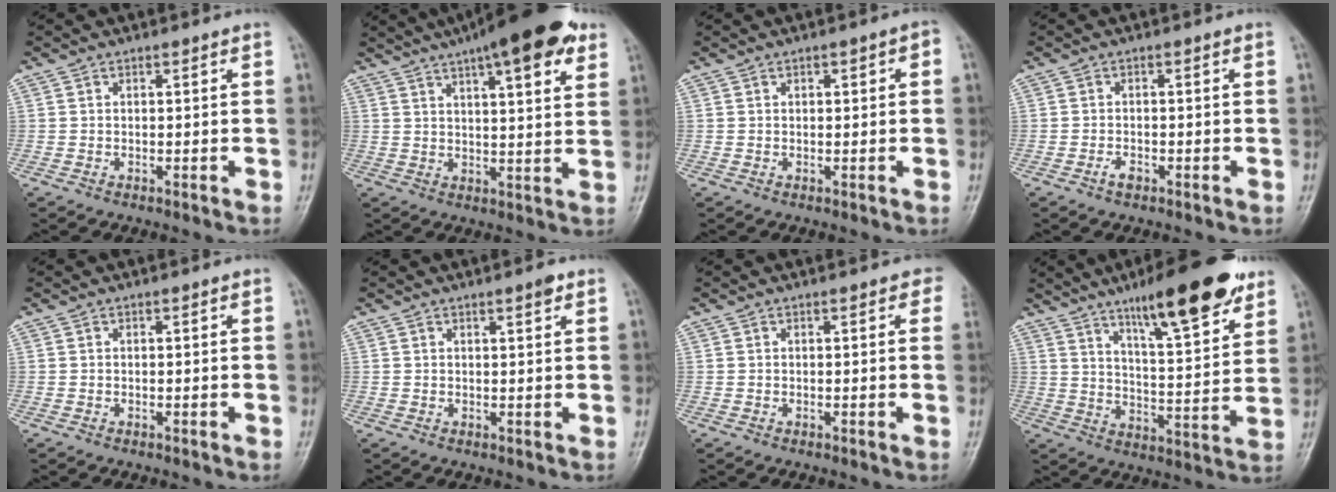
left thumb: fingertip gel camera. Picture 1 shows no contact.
{"total": 17.2, "force": [10.4, 4.7, 12.8], "torque": [-0.169, -0.015, 0.146]}
{"total": 2.6, "force": [0.4, 1.3, 2.2], "torque": [-0.023, 0.009, 0.002]}
{"total": 1.8, "force": [-1.2, 0.9, 1.1], "torque": [-0.020, 0.009, -0.022]}
{"total": 0.0}
{"total": 1.8, "force": [1.1, 0.4, 1.3], "torque": [-0.018, -0.005, 0.016]}
{"total": 1.7, "force": [0.7, 0.9, 1.2], "torque": [0.006, 0.003, 0.000]}
{"total": 18.8, "force": [12.2, 4.3, 13.6], "torque": [-0.174, -0.059, 0.191]}